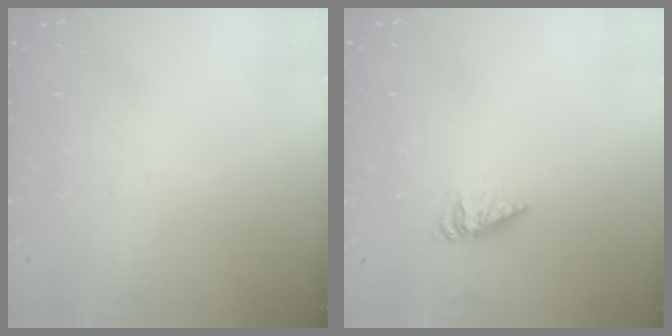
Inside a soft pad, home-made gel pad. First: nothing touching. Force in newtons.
{"total": 2.6, "press": 2.6, "slide": 0.4}